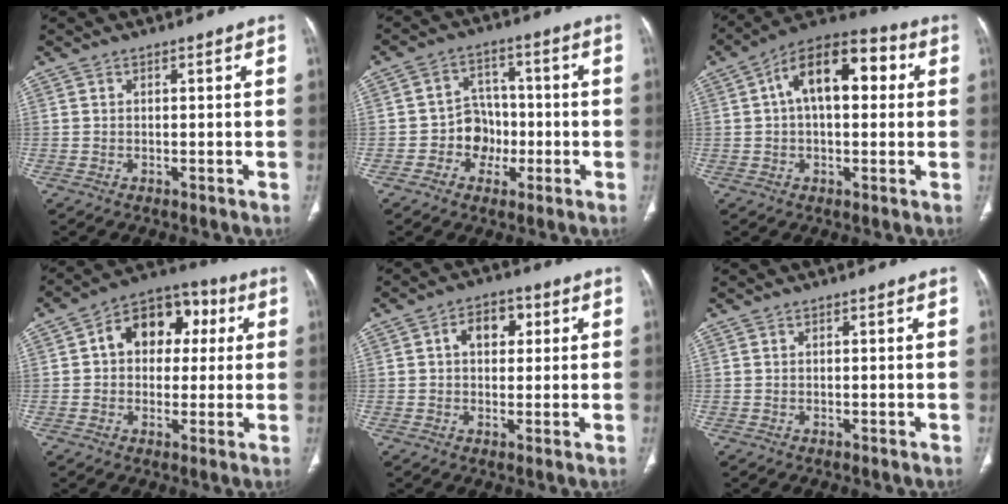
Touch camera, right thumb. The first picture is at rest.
{"total": 7.2, "force": [-2.0, 6.3, 2.9], "torque": [-0.003, 0.027, -0.039]}
{"total": 15.8, "force": [3.4, 8.4, 12.9], "torque": [-0.184, 0.036, 0.045]}
{"total": 13.4, "force": [2.7, 9.9, 8.7], "torque": [-0.084, 0.026, 0.030]}
{"total": 6.6, "force": [1.7, 4.7, 4.4], "torque": [-0.041, 0.009, 0.020]}
{"total": 0.0}